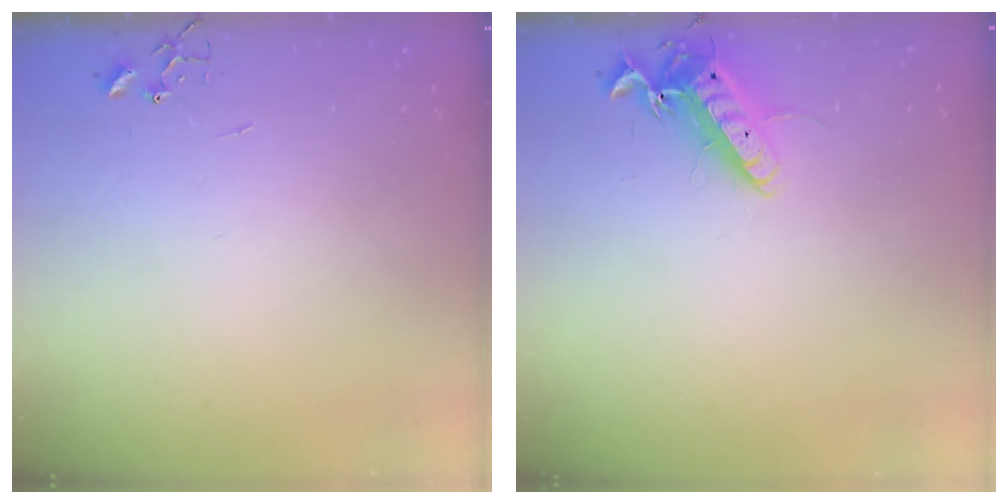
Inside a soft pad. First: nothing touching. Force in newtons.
{"total": 13.2, "press": 13.1, "slide": 1.2}